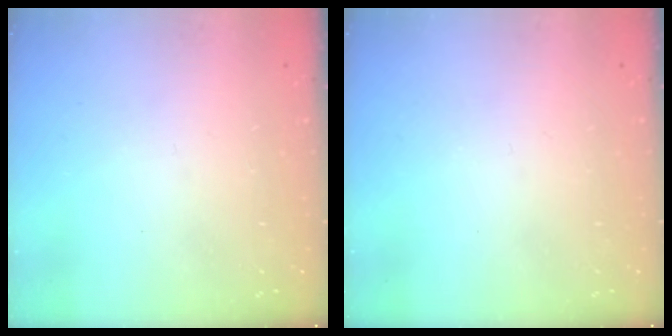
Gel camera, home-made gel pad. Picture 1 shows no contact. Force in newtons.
{"total": 0.0}